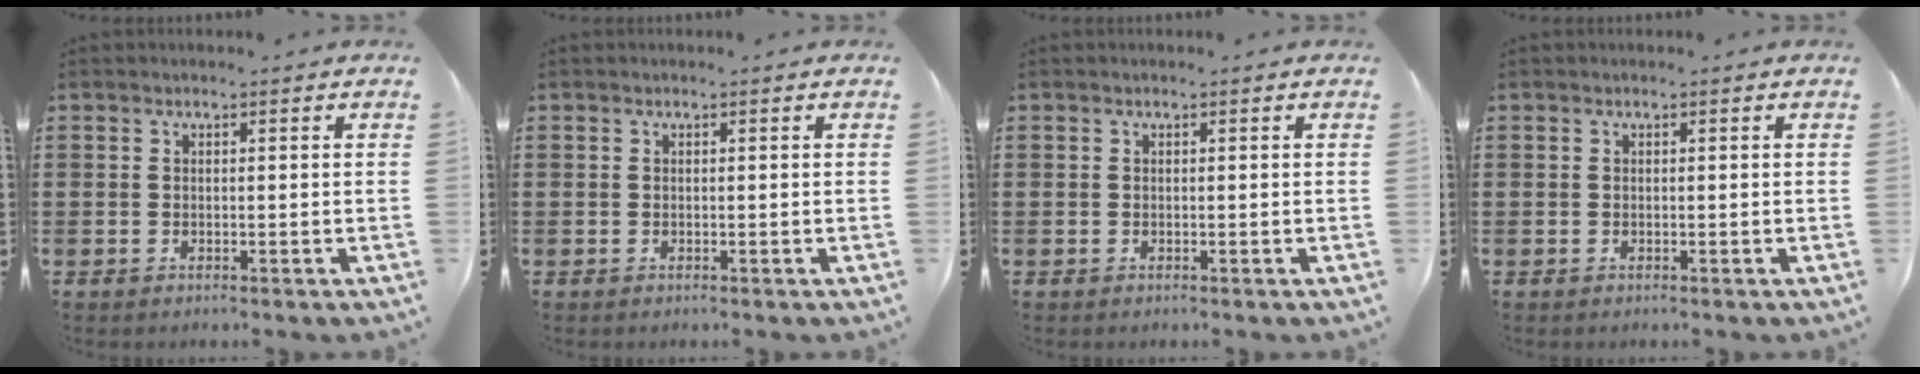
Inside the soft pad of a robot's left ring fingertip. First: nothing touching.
{"total": 0.0}
{"total": 0.0}
{"total": 0.0}